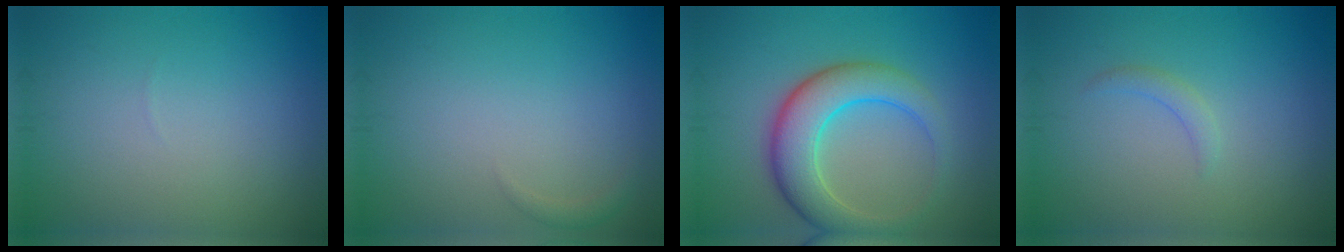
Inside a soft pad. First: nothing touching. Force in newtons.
{"total": 0.7, "press": 0.7, "slide": 0.1}
{"total": 6.4, "press": 6.4, "slide": 0.1}
{"total": 1.2, "press": 1.2, "slide": 0.2}